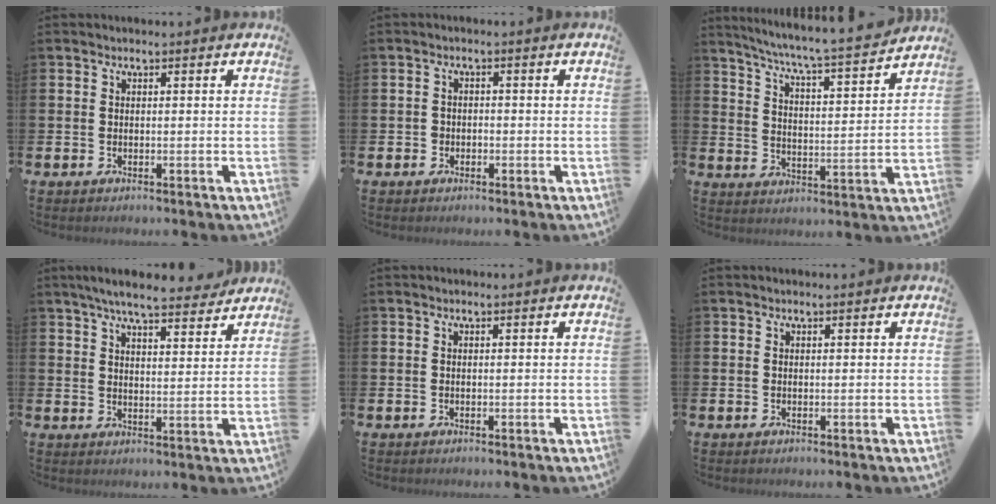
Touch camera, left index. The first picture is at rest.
{"total": 1.3, "force": [-0.6, 1.2, 0.3], "torque": [-0.005, 0.004, -0.015]}
{"total": 6.8, "force": [6.4, -0.2, 2.3], "torque": [-0.075, -0.053, 0.106]}
{"total": 6.9, "force": [6.4, 0.9, 2.4], "torque": [-0.050, -0.034, 0.109]}
{"total": 0.0}
{"total": 0.0}